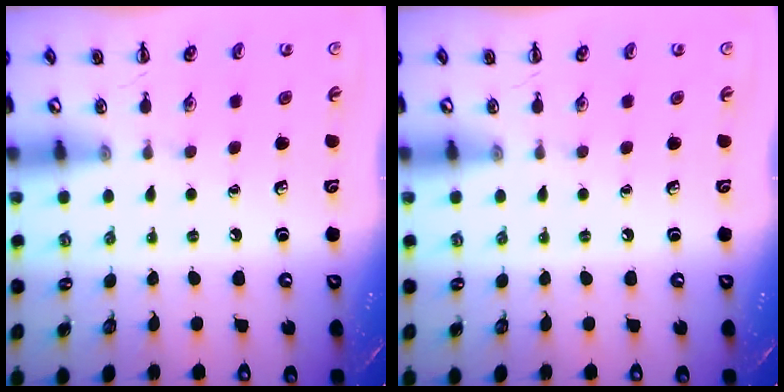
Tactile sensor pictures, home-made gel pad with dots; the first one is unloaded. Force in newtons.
{"total": 0.0}